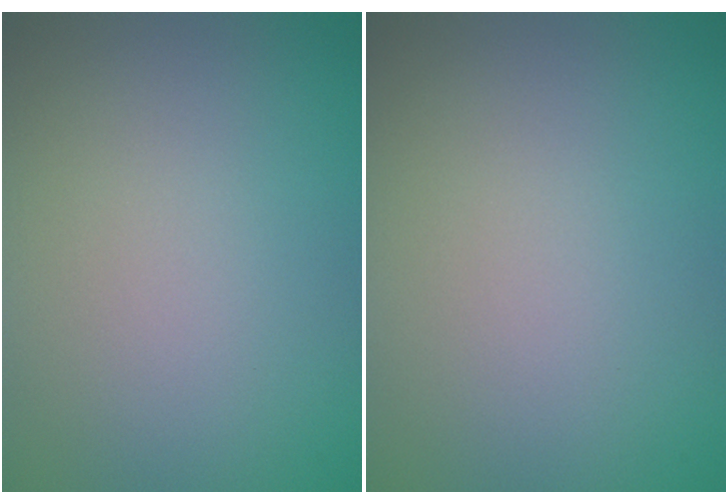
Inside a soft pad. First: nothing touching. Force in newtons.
{"total": 0.0}